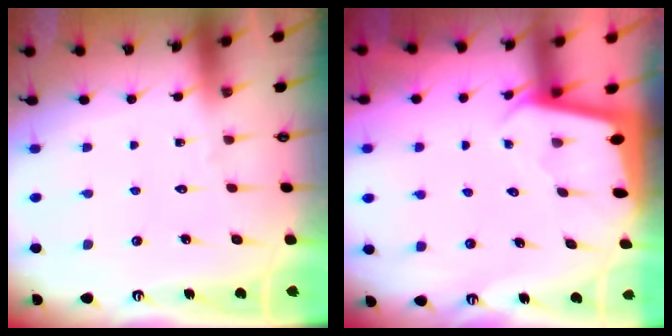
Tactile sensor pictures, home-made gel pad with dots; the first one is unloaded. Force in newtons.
{"total": 1.9, "press": 1.9, "slide": 0.1}